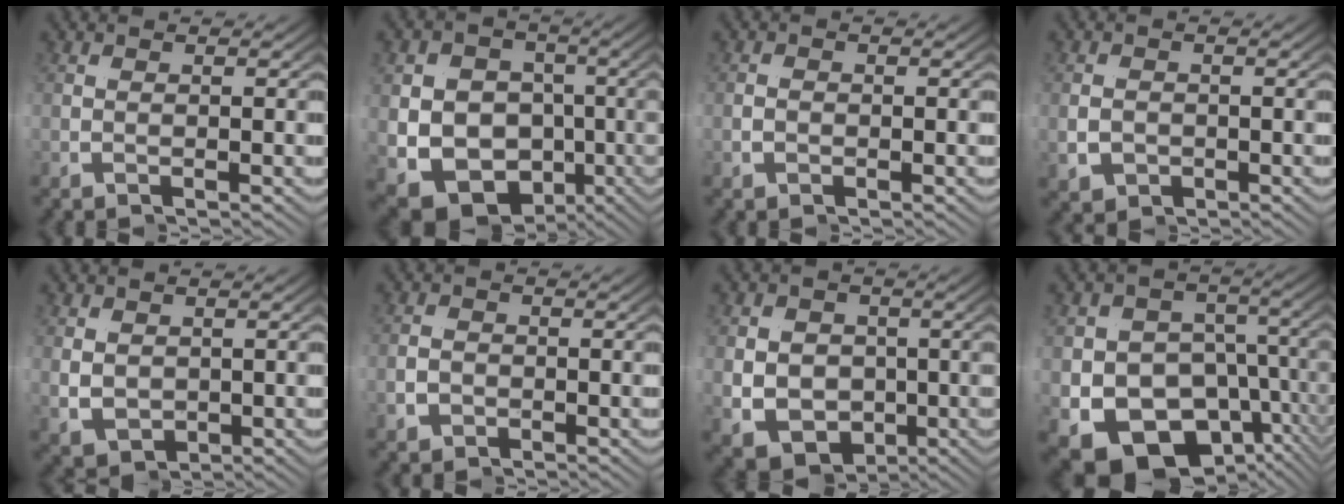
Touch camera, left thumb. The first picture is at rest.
{"total": 14.2, "force": [-2.4, 11.4, 8.2], "torque": [-0.148, -0.048, -0.033]}
{"total": 0.6, "force": [-0.4, 0.1, -0.5], "torque": [0.005, -0.003, -0.007]}
{"total": 0.8, "force": [-0.1, 0.8, 0.0], "torque": [-0.002, -0.003, 0.000]}
{"total": 2.5, "force": [0.3, 1.9, 1.6], "torque": [-0.022, -0.010, 0.012]}
{"total": 1.1, "force": [-0.5, 0.5, -0.8], "torque": [0.004, -0.004, -0.009]}
{"total": 11.2, "force": [-0.5, 9.6, 5.8], "torque": [-0.109, -0.022, -0.011]}
{"total": 13.5, "force": [-4.3, 10.4, 7.4], "torque": [-0.133, -0.053, -0.066]}